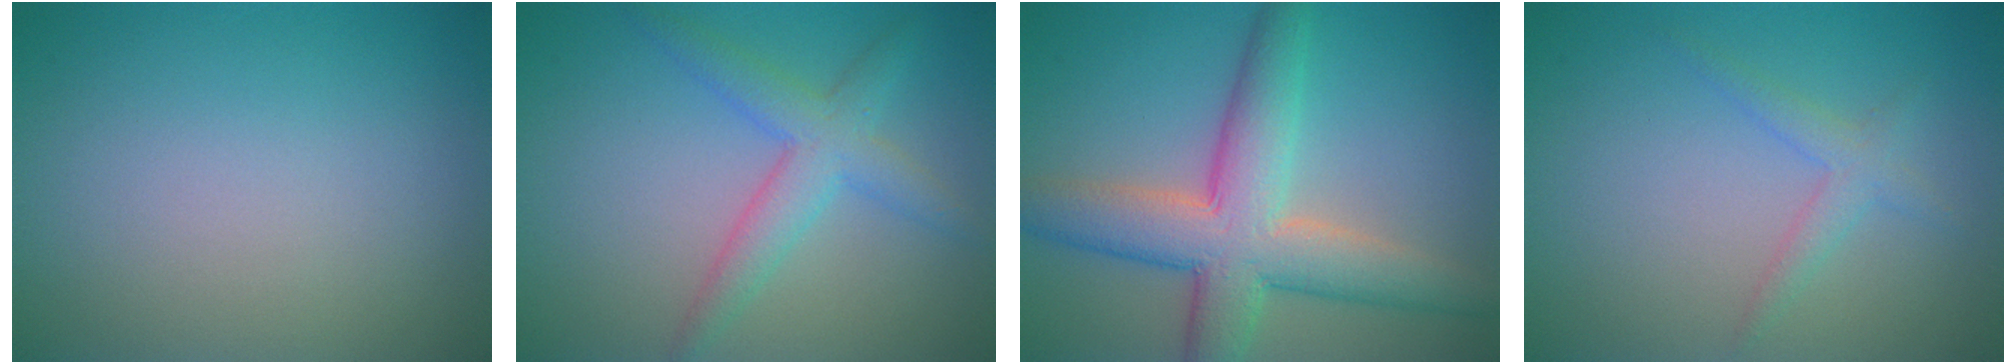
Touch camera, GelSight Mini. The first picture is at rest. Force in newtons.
{"total": 3.7, "press": 3.7, "slide": 0.1}
{"total": 8.0, "press": 8.0, "slide": 0.3}
{"total": 1.8, "press": 1.8, "slide": 0.1}